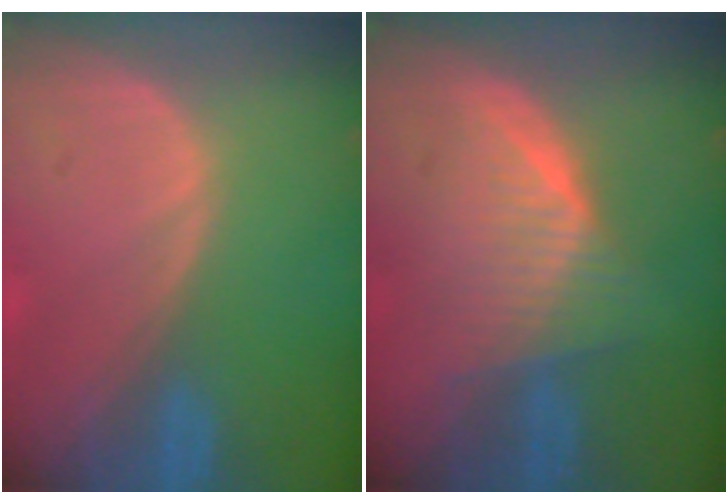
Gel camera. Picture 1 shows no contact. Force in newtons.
{"total": 6.5, "press": 6.2, "slide": 1.8}